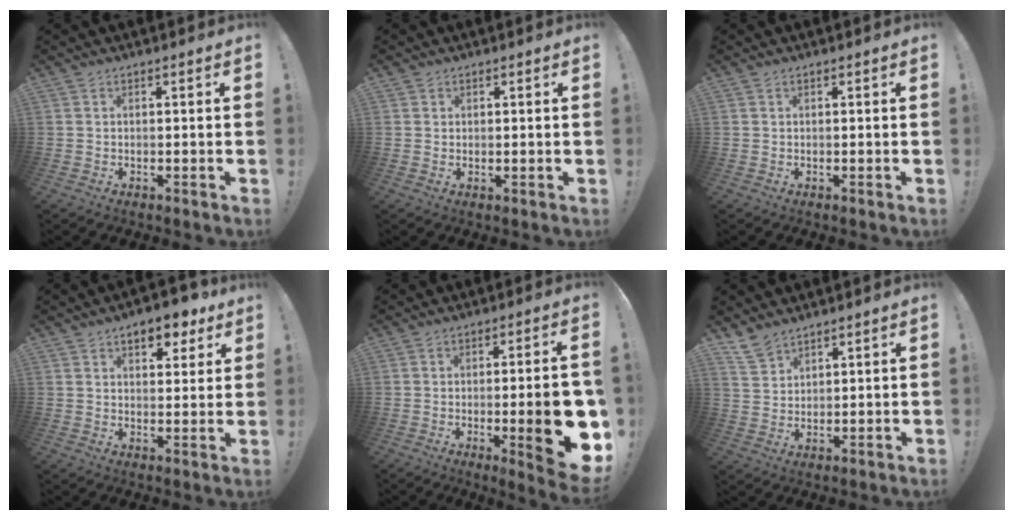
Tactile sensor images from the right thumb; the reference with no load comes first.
{"total": 0.8, "force": [0.7, 0.5, 0.1], "torque": [0.005, -0.003, 0.012]}
{"total": 0.0}
{"total": 8.5, "force": [5.5, 4.2, 4.9], "torque": [-0.055, -0.028, 0.095]}
{"total": 15.9, "force": [-3.2, 3.2, 15.2], "torque": [-0.197, 0.000, -0.034]}
{"total": 5.6, "force": [4.8, 2.5, 1.7], "torque": [-0.026, -0.031, 0.091]}